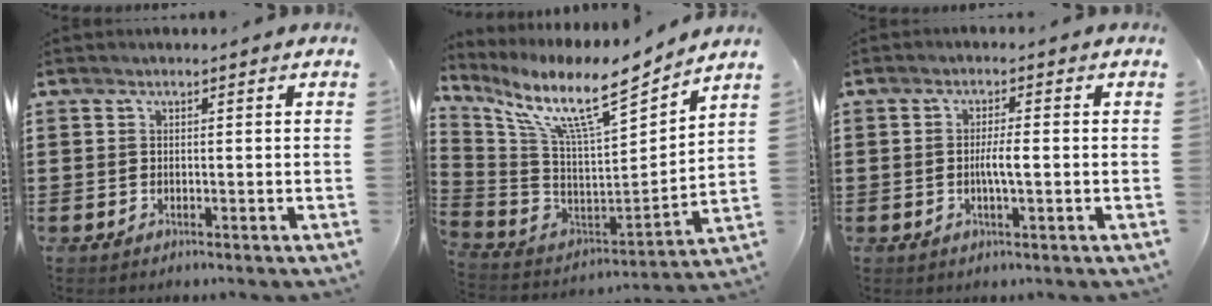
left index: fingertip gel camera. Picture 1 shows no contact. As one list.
[{"total": 12.1, "force": [9.0, 1.9, 7.8], "torque": [-0.177, -0.065, 0.148]}, {"total": 3.2, "force": [-0.4, 0.5, 3.1], "torque": [-0.063, -0.003, -0.010]}]